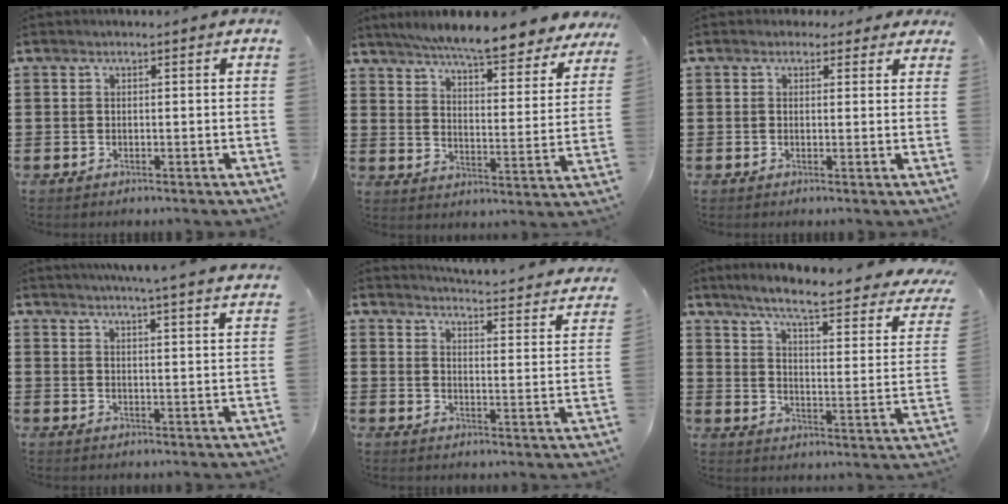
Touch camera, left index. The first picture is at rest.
{"total": 7.2, "force": [6.6, -0.4, 2.9], "torque": [-0.075, -0.046, 0.110]}
{"total": 1.9, "force": [1.3, 1.3, 0.4], "torque": [-0.006, 0.007, 0.021]}
{"total": 4.5, "force": [4.2, -1.1, 1.1], "torque": [-0.036, -0.024, 0.072]}
{"total": 3.0, "force": [2.8, -0.4, 0.8], "torque": [-0.027, -0.038, 0.037]}
{"total": 6.7, "force": [5.0, -0.2, 4.5], "torque": [-0.101, -0.042, 0.074]}